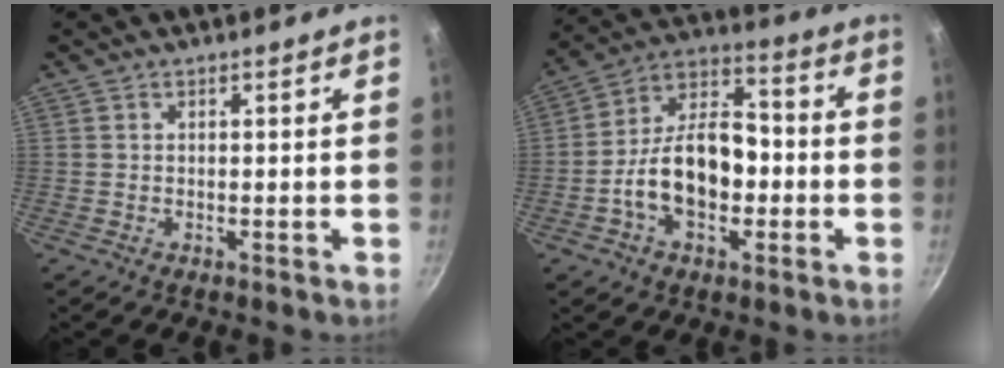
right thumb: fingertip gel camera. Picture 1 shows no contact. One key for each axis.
{"total": 16.0, "fx": -2.9, "fy": 9.5, "fz": 12.5, "tx": -0.200, "ty": 0.040, "tz": -0.056}